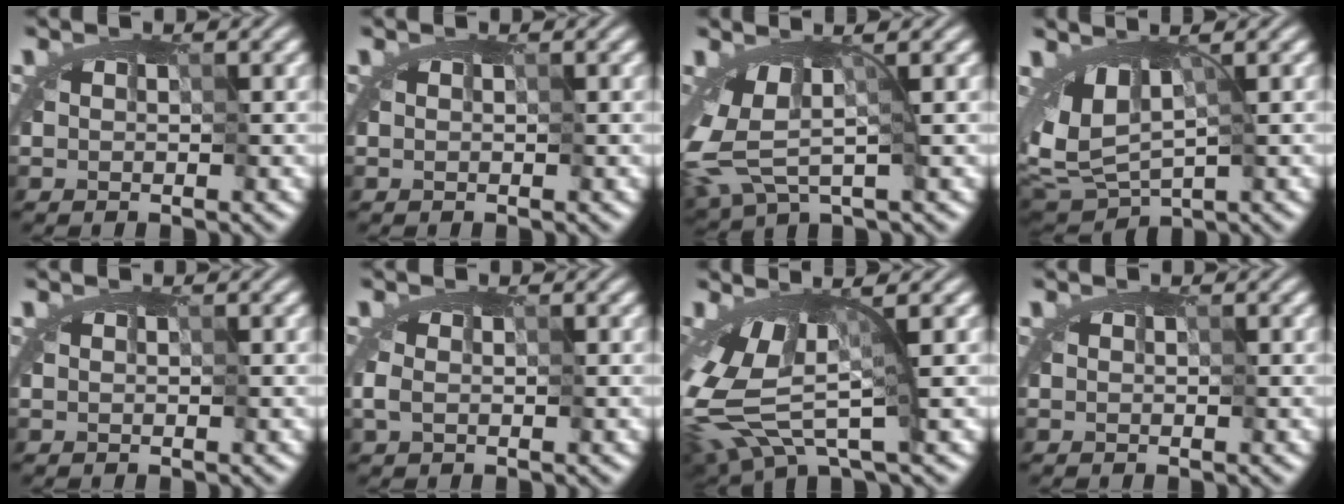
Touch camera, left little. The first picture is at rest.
{"total": 0.0}
{"total": 4.1, "force": [-0.7, 2.0, 3.5], "torque": [-0.083, -0.012, -0.012]}
{"total": 4.2, "force": [0.0, 2.2, 3.6], "torque": [-0.067, -0.011, 0.003]}
{"total": 0.0}
{"total": 0.0}
{"total": 6.2, "force": [-2.4, 1.7, 5.5], "torque": [-0.115, -0.006, -0.048]}
{"total": 0.0}